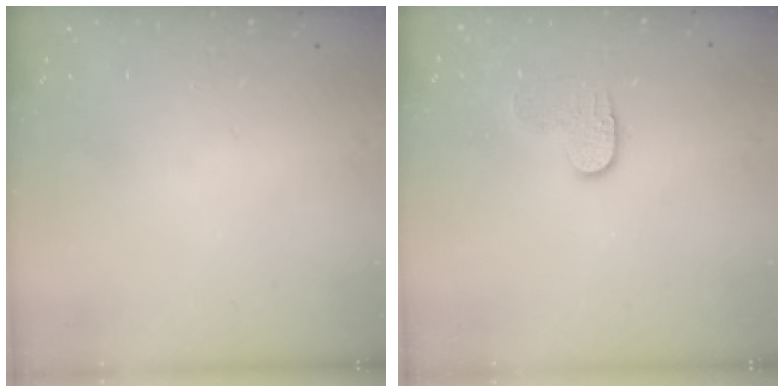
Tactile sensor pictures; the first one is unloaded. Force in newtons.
{"total": 5.7, "press": 5.7, "slide": 0.5}